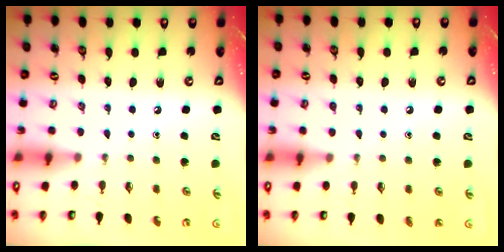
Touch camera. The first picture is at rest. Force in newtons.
{"total": 2.9, "press": 2.8, "slide": 0.3}